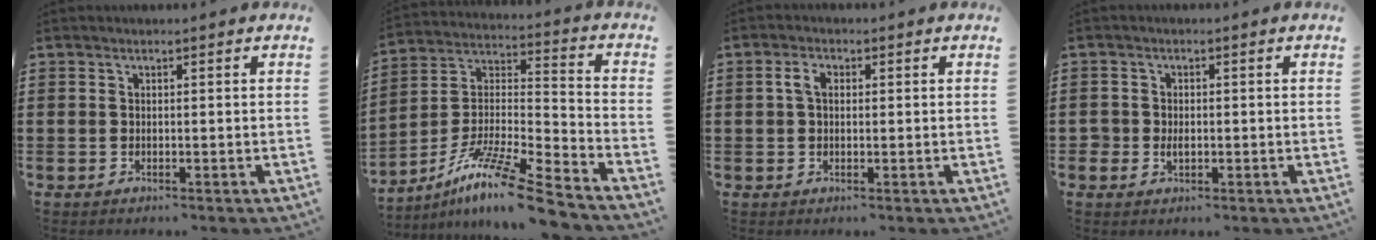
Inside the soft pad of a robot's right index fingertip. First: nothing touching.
{"total": 12.2, "force": [-9.8, 0.3, 7.2], "torque": [-0.131, 0.013, -0.191]}
{"total": 2.7, "force": [0.5, 1.6, 2.1], "torque": [-0.052, 0.008, 0.005]}
{"total": 1.9, "force": [-0.4, 1.5, 1.1], "torque": [-0.023, 0.005, -0.010]}